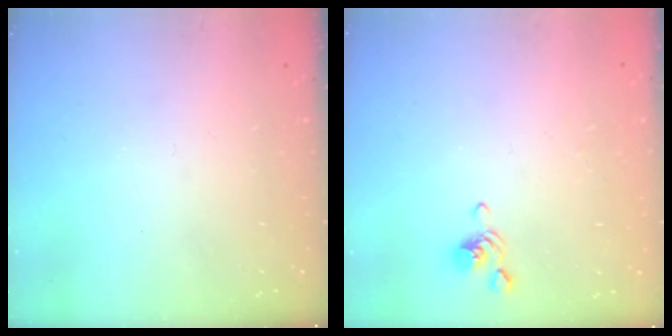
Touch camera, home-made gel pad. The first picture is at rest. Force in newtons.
{"total": 2.8, "press": 2.8, "slide": 0.3}